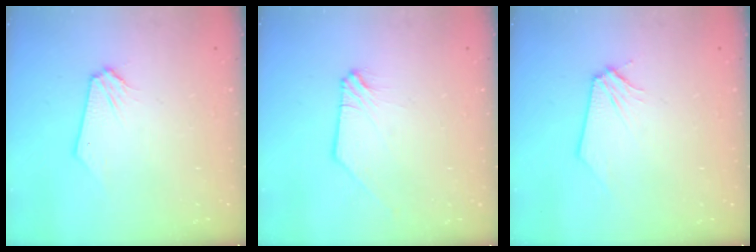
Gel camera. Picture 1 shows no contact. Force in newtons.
{"total": 0.0}
{"total": 0.0}